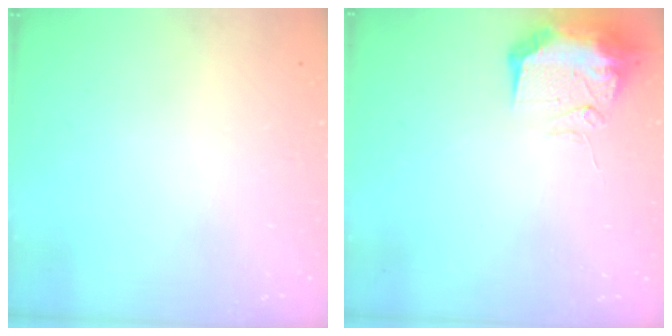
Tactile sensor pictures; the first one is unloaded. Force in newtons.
{"total": 14.9, "press": 12.1, "slide": 8.7}